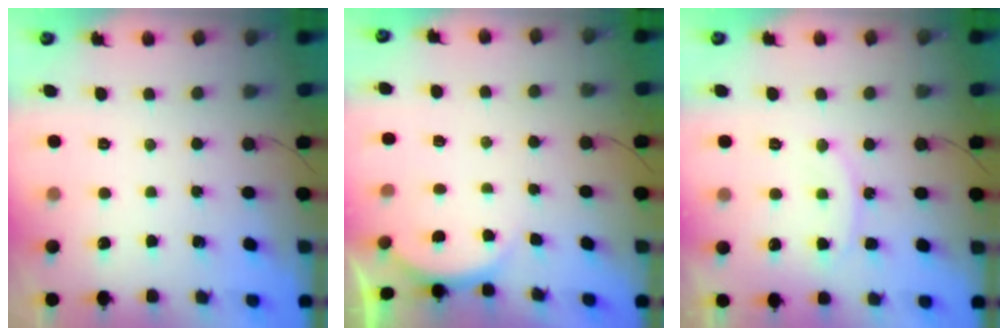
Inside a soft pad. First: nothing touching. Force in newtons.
{"total": 2.3, "press": 2.2, "slide": 0.6}
{"total": 9.4, "press": 9.3, "slide": 0.5}